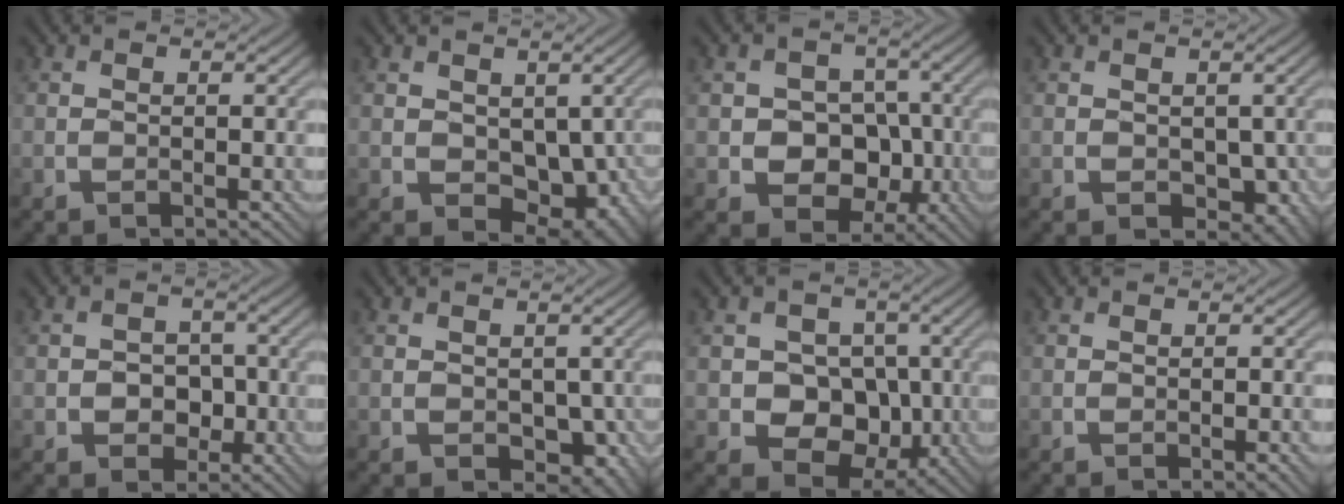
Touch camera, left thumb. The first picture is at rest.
{"total": 7.3, "force": [0.1, 5.2, 5.1], "torque": [-0.085, -0.028, 0.013]}
{"total": 7.9, "force": [-1.6, 6.4, 4.2], "torque": [-0.060, -0.007, -0.048]}
{"total": 4.3, "force": [-0.4, 3.1, 3.0], "torque": [-0.049, -0.017, -0.003]}
{"total": 3.8, "force": [-0.9, 3.1, 2.0], "torque": [-0.022, -0.002, -0.022]}
{"total": 4.5, "force": [-0.6, 3.2, 3.0], "torque": [-0.051, -0.018, -0.006]}
{"total": 8.2, "force": [-0.8, 6.9, 4.3], "torque": [-0.067, -0.011, -0.034]}
{"total": 1.1, "force": [-0.4, 0.2, 1.1], "torque": [-0.016, -0.003, -0.003]}